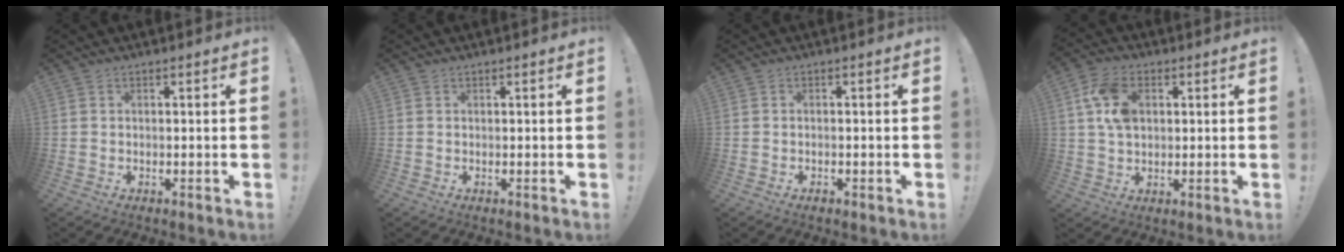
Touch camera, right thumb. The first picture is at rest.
{"total": 0.0}
{"total": 0.9, "force": [-0.7, 0.3, 0.5], "torque": [-0.009, 0.001, -0.013]}
{"total": 10.5, "force": [2.9, 7.2, 7.1], "torque": [-0.131, 0.010, 0.057]}